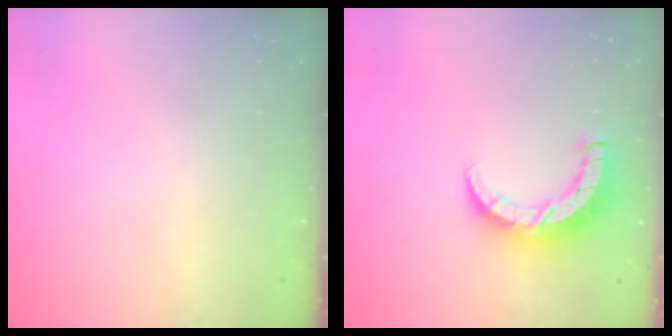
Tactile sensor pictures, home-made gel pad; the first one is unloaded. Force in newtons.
{"total": 9.9, "press": 9.9, "slide": 0.6}